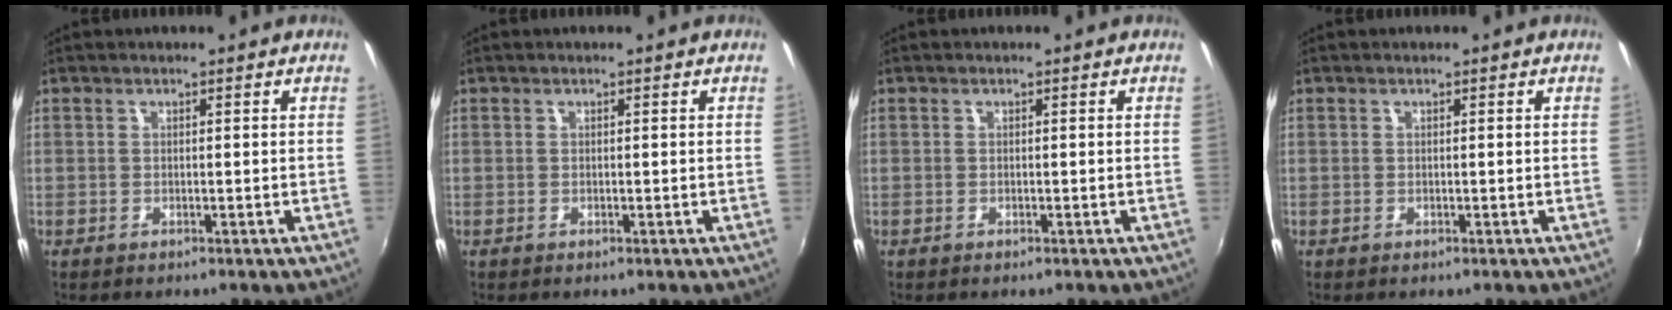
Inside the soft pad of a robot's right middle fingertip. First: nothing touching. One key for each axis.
{"total": 0.0}
{"total": 0.0}
{"total": 0.0}